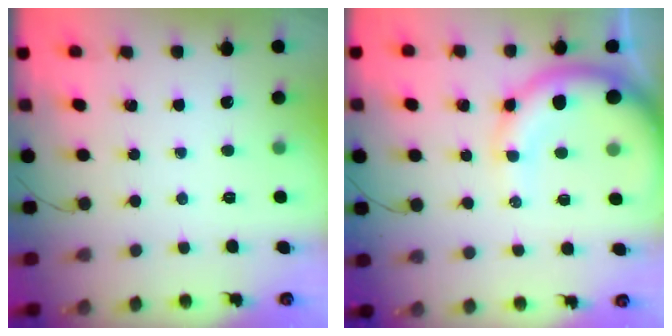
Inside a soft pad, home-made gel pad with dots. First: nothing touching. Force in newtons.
{"total": 12.2, "press": 12.0, "slide": 2.3}